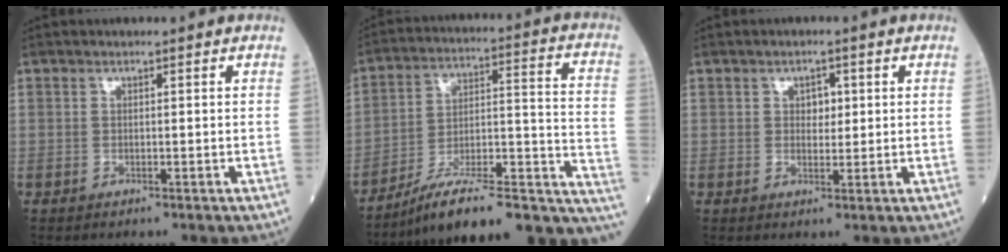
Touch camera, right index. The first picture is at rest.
{"total": 21.3, "force": [-14.4, 5.3, 14.9], "torque": [-0.140, 0.054, -0.213]}
{"total": 2.2, "force": [0.6, 1.6, 1.5], "torque": [-0.012, 0.001, 0.007]}